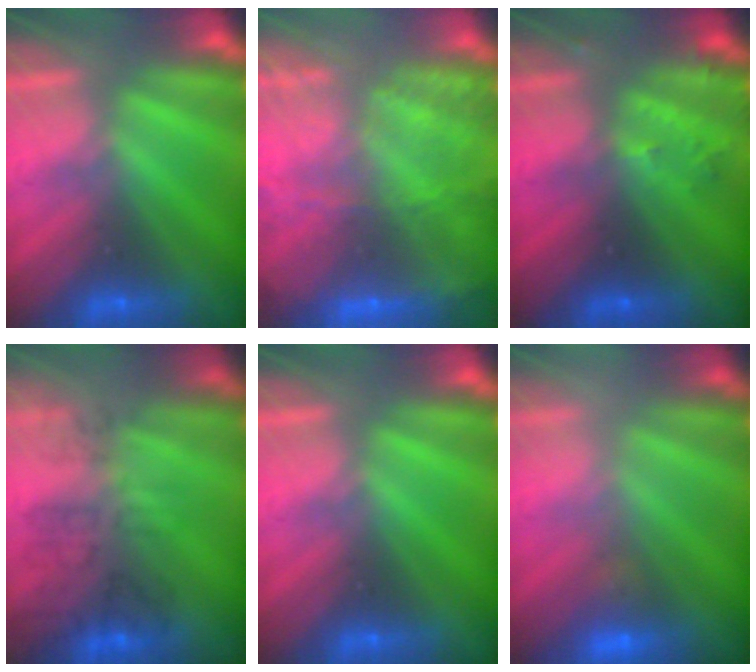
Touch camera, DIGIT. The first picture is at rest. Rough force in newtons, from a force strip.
{"total": 9.4}
{"total": 2.8}
{"total": 4.6}
{"total": 0.0}
{"total": 2.2}